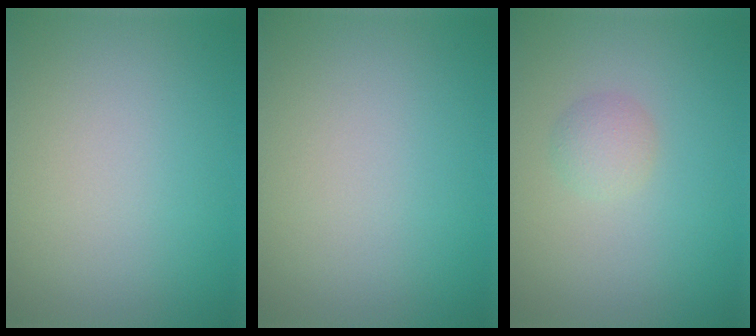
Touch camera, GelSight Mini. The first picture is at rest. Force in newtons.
{"total": 0.0}
{"total": 1.5, "press": 1.4, "slide": 0.1}